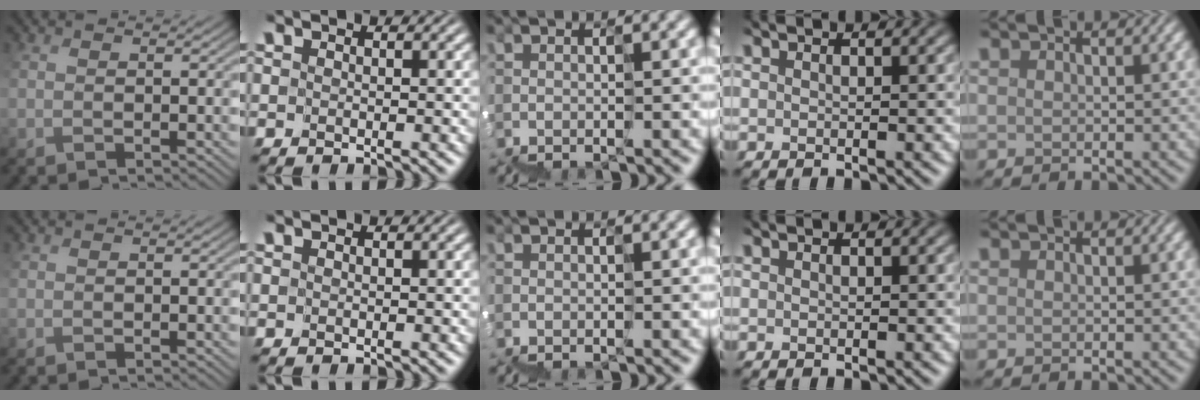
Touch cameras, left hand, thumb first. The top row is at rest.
{}